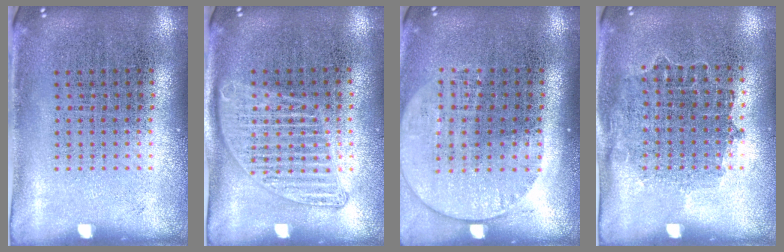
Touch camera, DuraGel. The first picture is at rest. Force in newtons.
{"total": 1.5, "press": 1.4, "slide": 0.5}
{"total": 1.5, "press": 1.3, "slide": 0.7}
{"total": 0.8, "press": 0.8, "slide": 0.3}